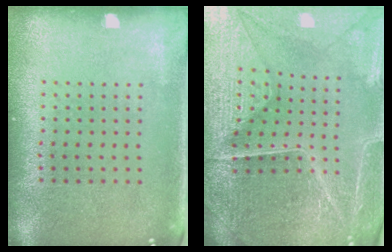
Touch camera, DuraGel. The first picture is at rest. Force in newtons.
{"total": 4.5, "press": 4.3, "slide": 1.1}